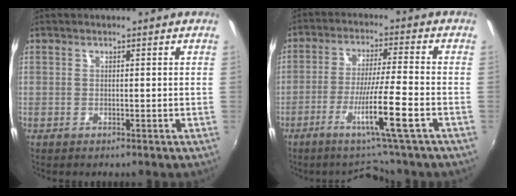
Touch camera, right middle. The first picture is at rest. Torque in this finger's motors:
{"motor_torque": [1.07, -1.07, 0.22, 0.18]}